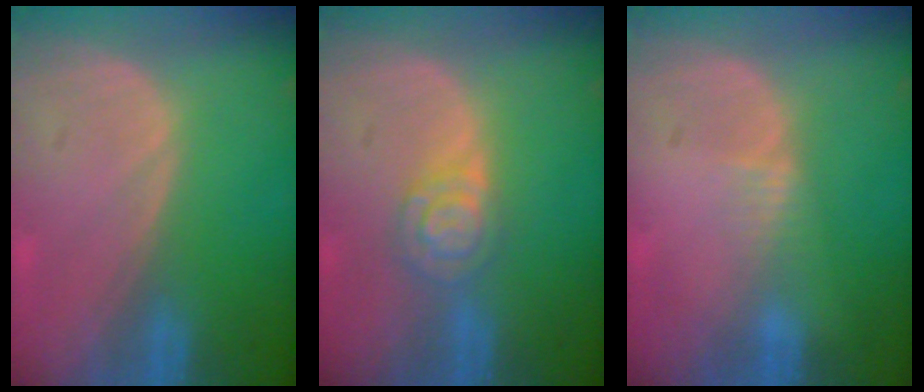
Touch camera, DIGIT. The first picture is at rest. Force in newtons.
{"total": 4.7, "press": 4.2, "slide": 2.1}
{"total": 1.4, "press": 1.1, "slide": 0.8}